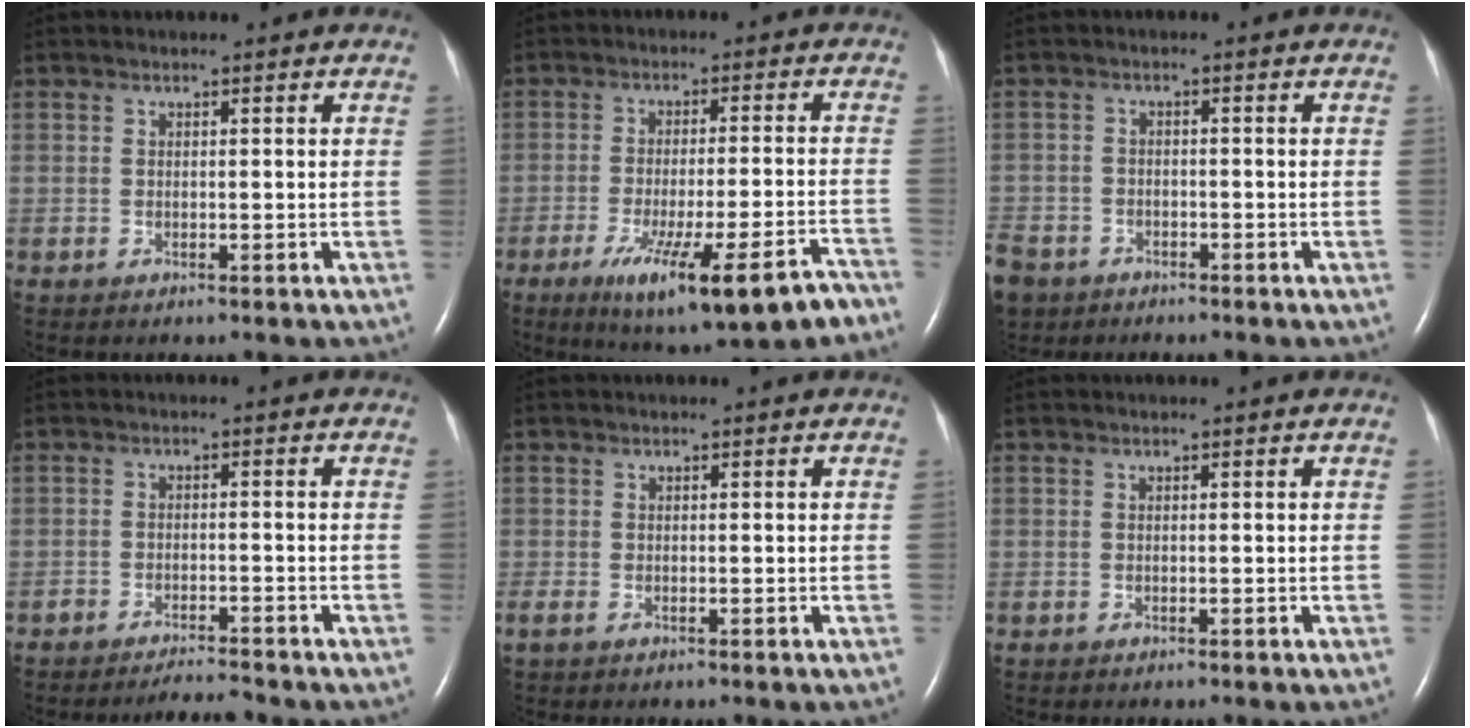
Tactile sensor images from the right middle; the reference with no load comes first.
{"total": 15.8, "force": [-10.2, 1.7, 12.0], "torque": [-0.149, -0.023, -0.151]}
{"total": 11.0, "force": [-6.8, 7.8, 3.7], "torque": [-0.125, -0.014, -0.117]}
{"total": 3.2, "force": [-3.1, -0.2, 0.5], "torque": [-0.012, -0.014, -0.051]}
{"total": 1.0, "force": [-0.5, 0.4, 0.7], "torque": [-0.019, -0.003, -0.007]}
{"total": 0.0}